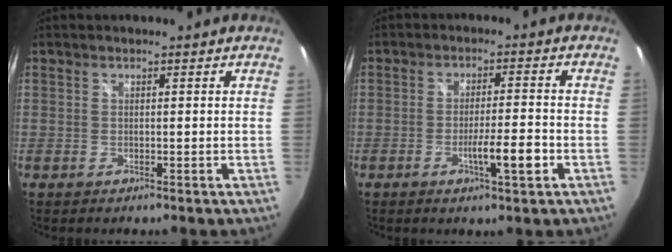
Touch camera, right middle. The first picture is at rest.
{"total": 5.9, "force": [-2.5, 0.2, 5.3], "torque": [-0.092, -0.009, -0.039]}